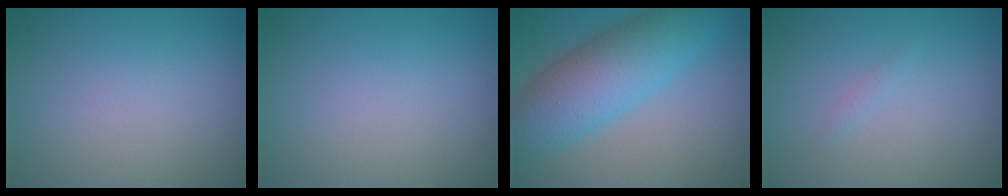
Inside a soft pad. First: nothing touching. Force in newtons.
{"total": 0.0}
{"total": 8.0, "press": 8.0, "slide": 0.1}
{"total": 0.5, "press": 0.5, "slide": 0.0}